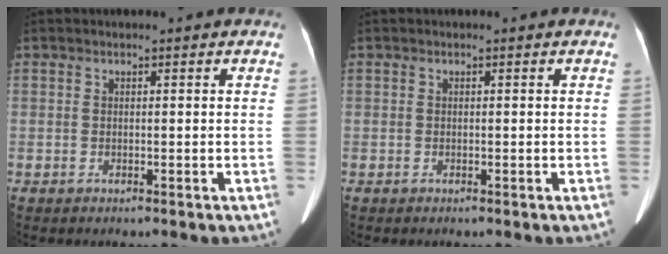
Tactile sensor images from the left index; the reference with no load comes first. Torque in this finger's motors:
{"motor_torque": [0.00, 0.00, 0.00, 0.00]}